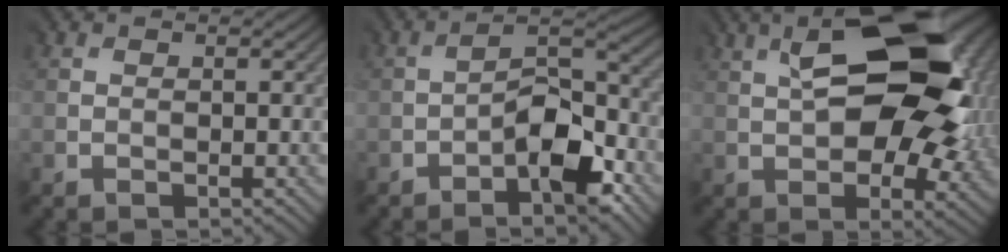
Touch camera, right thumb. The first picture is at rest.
{"total": 8.8, "force": [-5.0, 3.1, 6.4], "torque": [-0.103, 0.002, -0.091]}
{"total": 17.0, "force": [2.9, 8.3, 14.5], "torque": [-0.227, 0.024, 0.031]}